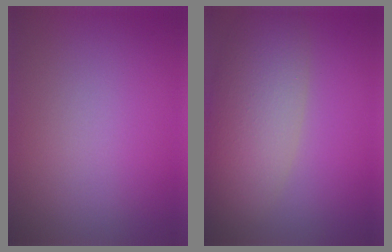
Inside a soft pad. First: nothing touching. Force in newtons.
{"total": 6.8, "press": 6.8, "slide": 0.7}